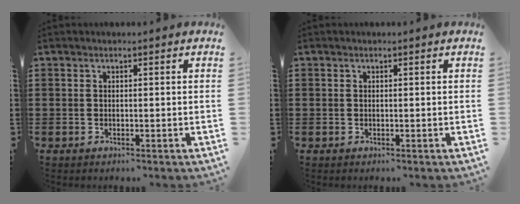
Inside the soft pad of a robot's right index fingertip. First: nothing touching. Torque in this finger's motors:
{"motor_torque": [0.52, 0.49, -0.12, -0.11]}